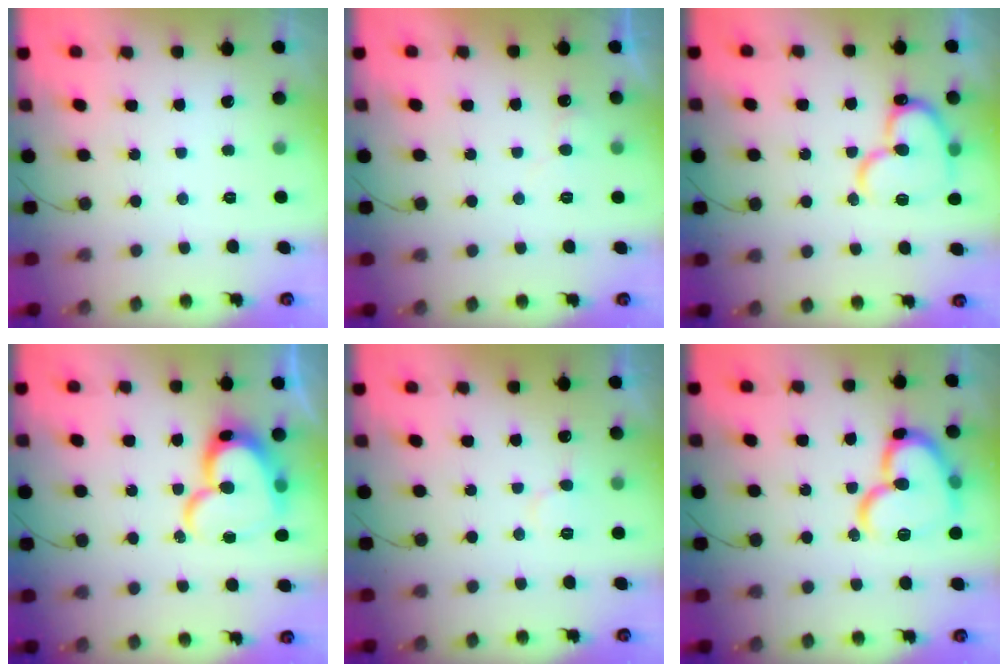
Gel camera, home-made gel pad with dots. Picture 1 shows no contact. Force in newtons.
{"total": 5.1, "press": 5.0, "slide": 0.5}
{"total": 16.7, "press": 16.6, "slide": 2.0}
{"total": 18.6, "press": 18.6, "slide": 1.4}
{"total": 6.8, "press": 6.8, "slide": 0.5}
{"total": 18.3, "press": 18.2, "slide": 2.3}